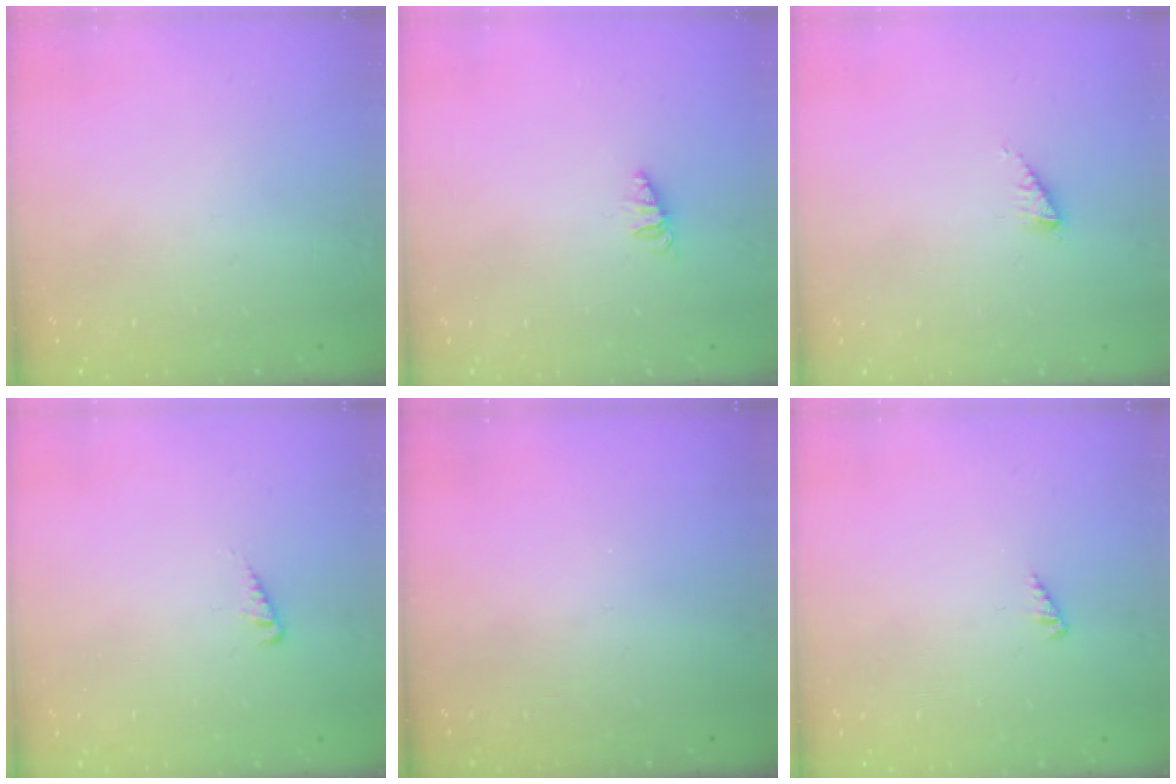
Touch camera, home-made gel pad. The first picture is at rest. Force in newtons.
{"total": 1.2, "press": 1.2, "slide": 0.3}
{"total": 2.1, "press": 2.1, "slide": 0.2}
{"total": 1.1, "press": 1.0, "slide": 0.2}
{"total": 0.0}
{"total": 0.7, "press": 0.7, "slide": 0.3}